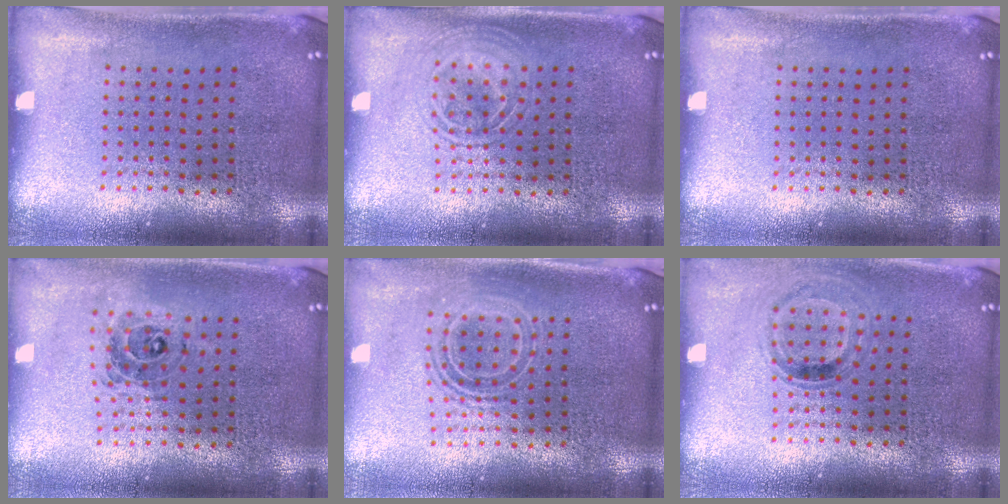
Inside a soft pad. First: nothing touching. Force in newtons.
{"total": 1.2, "press": 1.2, "slide": 0.2}
{"total": 0.0}
{"total": 0.8, "press": 0.8, "slide": 0.0}
{"total": 1.6, "press": 1.3, "slide": 0.9}
{"total": 0.9, "press": 0.9, "slide": 0.3}